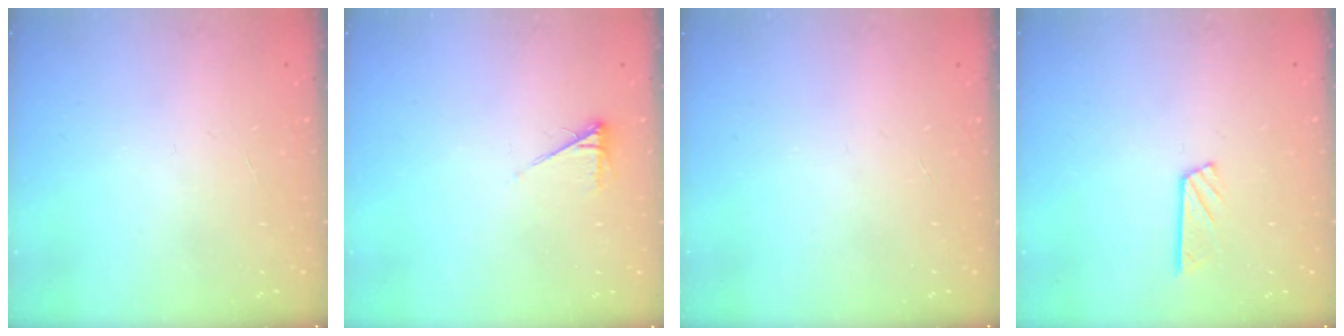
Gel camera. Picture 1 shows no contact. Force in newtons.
{"total": 3.9, "press": 3.9, "slide": 0.5}
{"total": 0.0}
{"total": 4.7, "press": 4.7, "slide": 0.4}